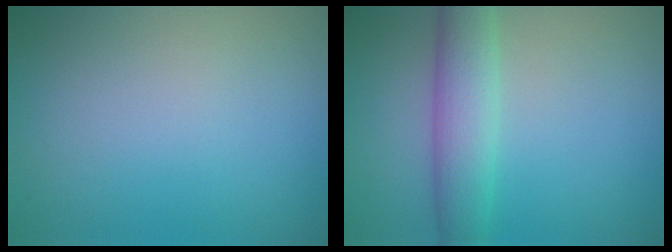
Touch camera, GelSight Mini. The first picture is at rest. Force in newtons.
{"total": 4.3, "press": 4.3, "slide": 0.0}